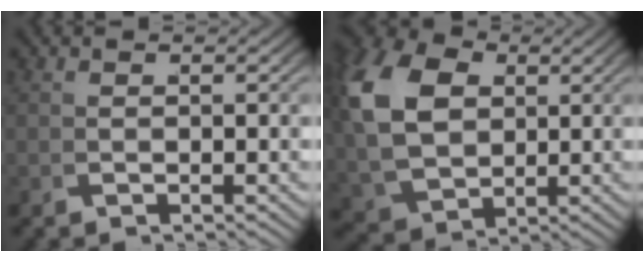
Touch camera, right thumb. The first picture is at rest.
{"total": 11.1, "force": [1.8, 8.4, 7.1], "torque": [-0.180, -0.042, 0.058]}